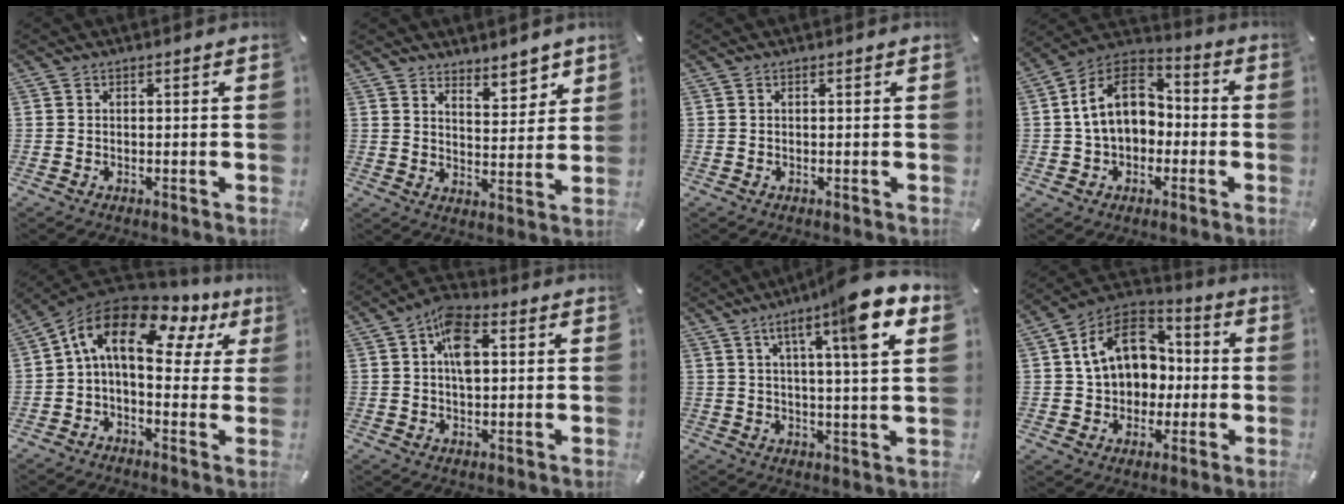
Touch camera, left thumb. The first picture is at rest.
{"total": 6.3, "force": [5.7, 2.7, 0.8], "torque": [0.010, -0.055, 0.099]}
{"total": 0.0}
{"total": 14.0, "force": [0.0, 10.8, 8.8], "torque": [-0.183, 0.021, -0.003]}
{"total": 15.7, "force": [5.7, 8.1, 12.1], "torque": [-0.224, -0.021, 0.095]}
{"total": 8.5, "force": [1.9, 4.9, 6.7], "torque": [-0.099, 0.002, 0.031]}
{"total": 13.9, "force": [7.7, 1.0, 11.5], "torque": [-0.186, -0.033, 0.114]}
{"total": 15.3, "force": [1.5, 12.7, 8.3], "torque": [-0.156, 0.014, 0.031]}